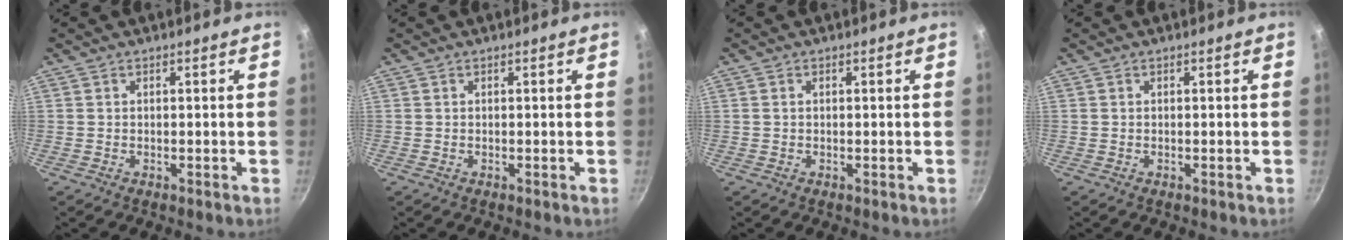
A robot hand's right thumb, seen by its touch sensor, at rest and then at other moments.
{"total": 0.0}
{"total": 0.7, "force": [0.1, 0.5, 0.4], "torque": [-0.007, 0.003, 0.001]}
{"total": 0.0}